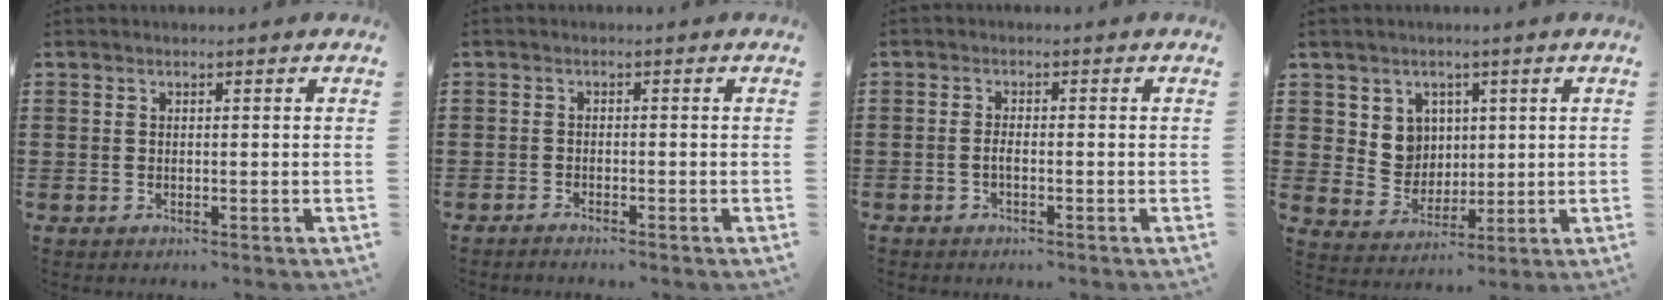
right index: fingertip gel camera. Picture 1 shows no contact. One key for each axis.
{"total": 1.0, "fx": -1.0, "fy": 0.0, "fz": 0.0, "tx": -0.002, "ty": 0.002, "tz": -0.020}
{"total": 1.2, "fx": -0.6, "fy": 0.2, "fz": 1.0, "tx": -0.020, "ty": -0.004, "tz": -0.010}
{"total": 5.8, "fx": 2.3, "fy": 5.1, "fz": 1.5, "tx": -0.039, "ty": 0.003, "tz": 0.040}